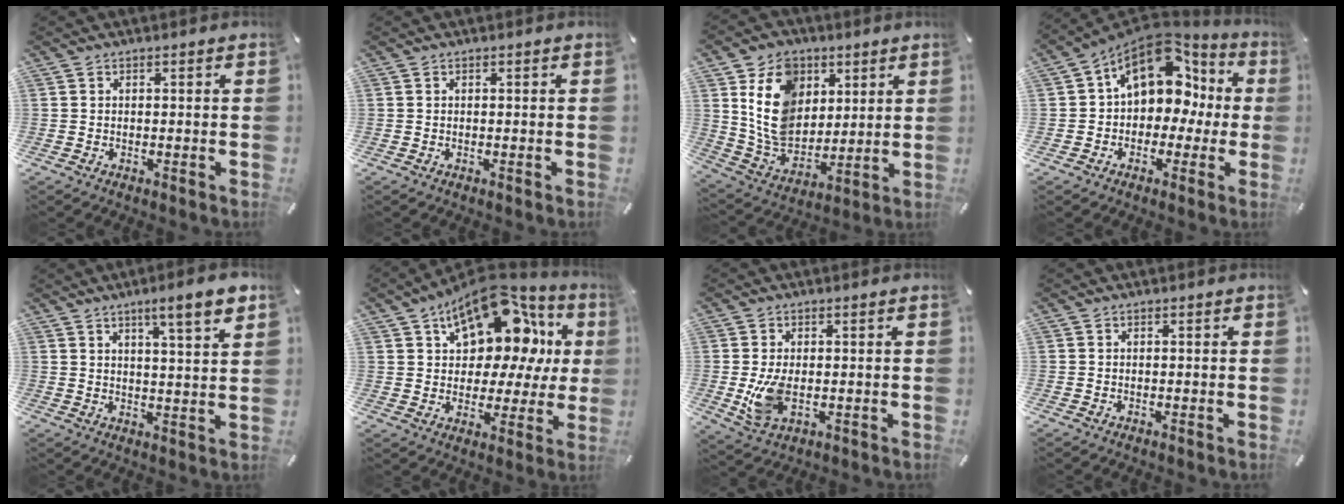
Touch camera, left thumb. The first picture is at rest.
{"total": 0.0}
{"total": 15.1, "force": [5.0, 12.2, 7.5], "torque": [-0.149, -0.014, 0.100]}
{"total": 14.7, "force": [4.7, 10.6, 9.1], "torque": [-0.134, -0.023, 0.085]}
{"total": 8.0, "force": [5.5, 0.8, 5.7], "torque": [-0.082, -0.030, 0.086]}
{"total": 17.5, "force": [9.7, 9.8, 10.7], "torque": [-0.160, -0.072, 0.163]}
{"total": 7.3, "force": [-0.4, 3.9, 6.1], "torque": [-0.122, -0.011, -0.011]}
{"total": 0.0}